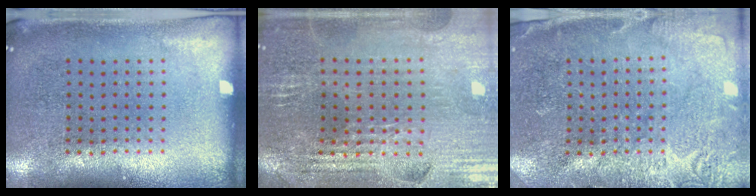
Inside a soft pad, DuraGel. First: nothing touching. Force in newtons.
{"total": 2.9, "press": 2.9, "slide": 0.5}
{"total": 2.8, "press": 2.8, "slide": 0.1}